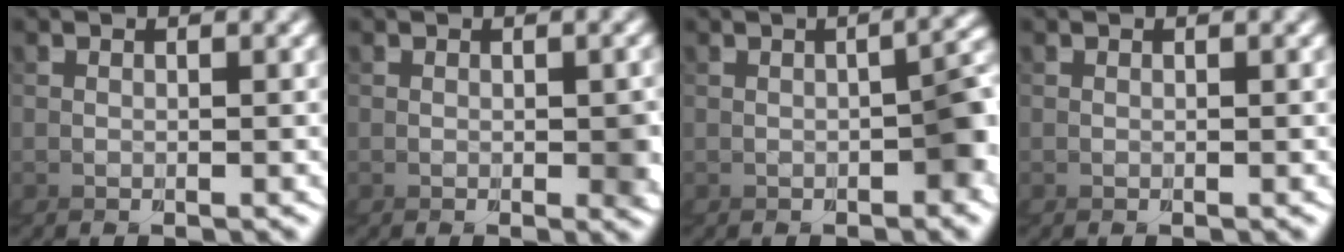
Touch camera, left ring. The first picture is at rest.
{"total": 1.1, "force": [-0.2, 0.3, 1.1], "torque": [-0.001, 0.003, -0.005]}
{"total": 4.3, "force": [-1.1, 0.8, 4.1], "torque": [-0.045, 0.011, -0.015]}
{"total": 0.0}